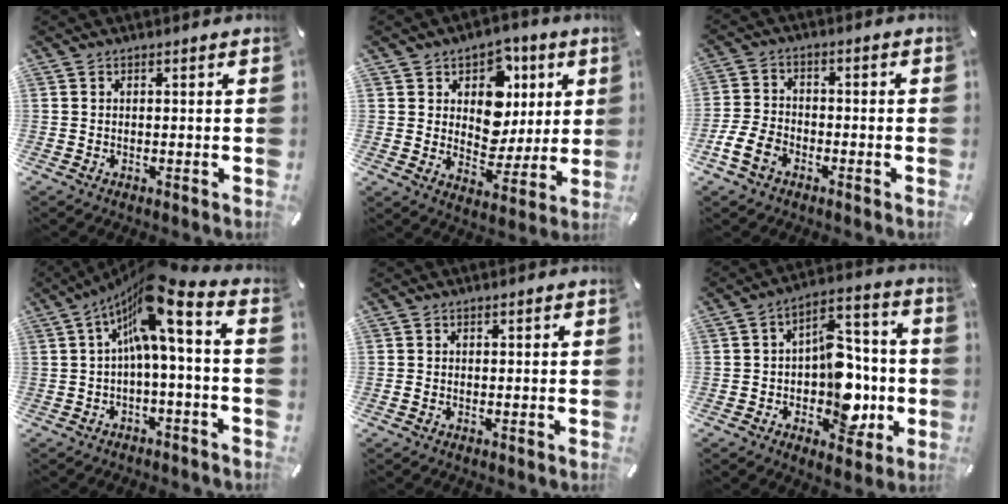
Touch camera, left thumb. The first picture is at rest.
{"total": 12.0, "force": [3.4, 10.2, 5.2], "torque": [-0.071, -0.025, 0.064]}
{"total": 7.4, "force": [-3.8, 5.2, 3.7], "torque": [-0.082, 0.019, -0.071]}
{"total": 12.2, "force": [3.6, 1.8, 11.6], "torque": [-0.209, -0.029, 0.055]}
{"total": 1.0, "force": [-0.4, 0.6, 0.7], "torque": [-0.013, 0.000, -0.007]}
{"total": 15.0, "force": [-2.9, 10.6, 10.2], "torque": [-0.130, 0.010, -0.044]}